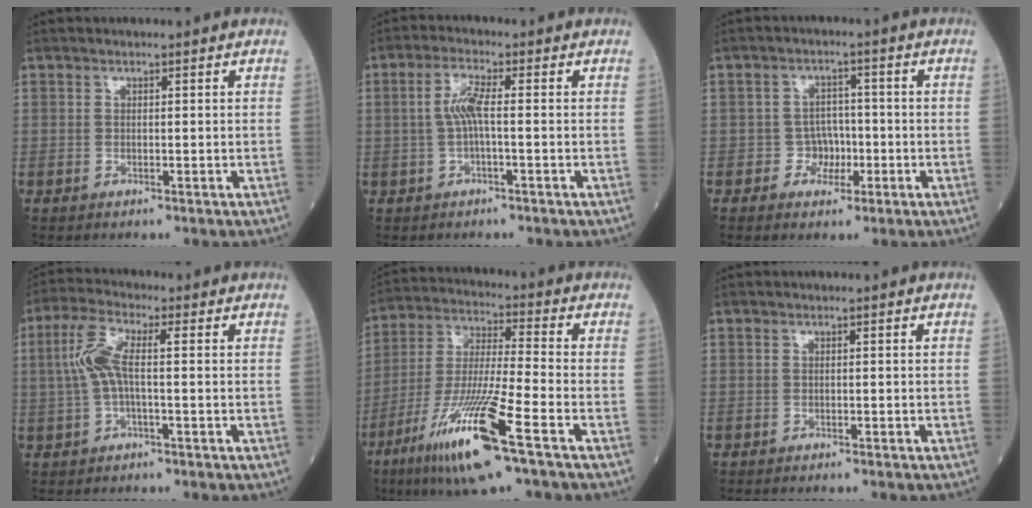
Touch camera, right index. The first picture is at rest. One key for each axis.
{"total": 3.9, "fx": -0.2, "fy": 0.3, "fz": 3.8, "tx": -0.082, "ty": 0.008, "tz": -0.003}
{"total": 3.6, "fx": -1.3, "fy": 3.1, "fz": 1.4, "tx": -0.010, "ty": 0.010, "tz": -0.020}
{"total": 6.0, "fx": 0.3, "fy": 1.3, "fz": 5.8, "tx": -0.138, "ty": 0.023, "tz": 0.003}
{"total": 16.3, "fx": -8.5, "fy": 0.2, "fz": 13.9, "tx": -0.290, "ty": -0.037, "tz": -0.158}
{"total": 0.9, "fx": -0.9, "fy": 0.0, "fz": 0.2, "tx": -0.007, "ty": -0.001, "tz": -0.015}